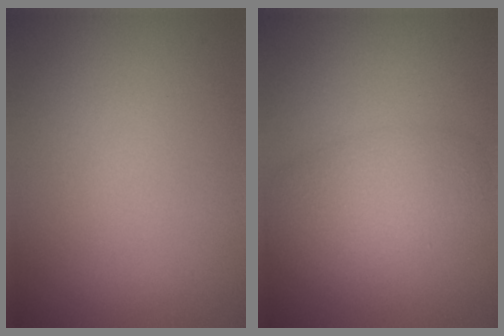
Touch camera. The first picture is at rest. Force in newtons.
{"total": 3.9, "press": 3.9, "slide": 0.1}